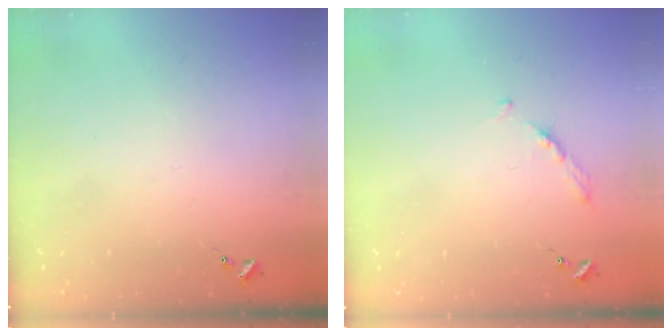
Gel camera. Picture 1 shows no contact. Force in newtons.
{"total": 3.7, "press": 3.6, "slide": 0.4}